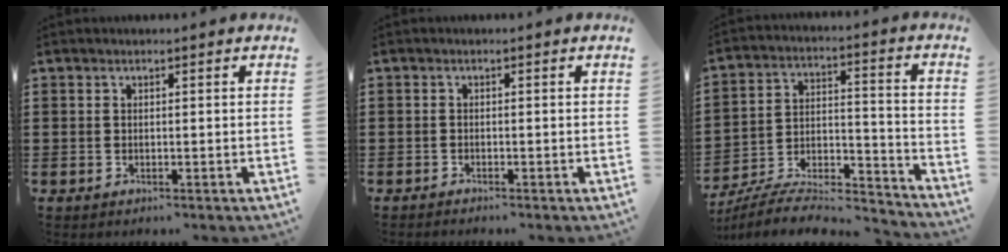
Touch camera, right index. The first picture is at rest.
{"total": 0.8, "force": [-0.8, 0.0, 0.0], "torque": [-0.002, 0.000, -0.017]}
{"total": 7.9, "force": [-7.2, 1.8, 2.9], "torque": [-0.047, 0.006, -0.140]}